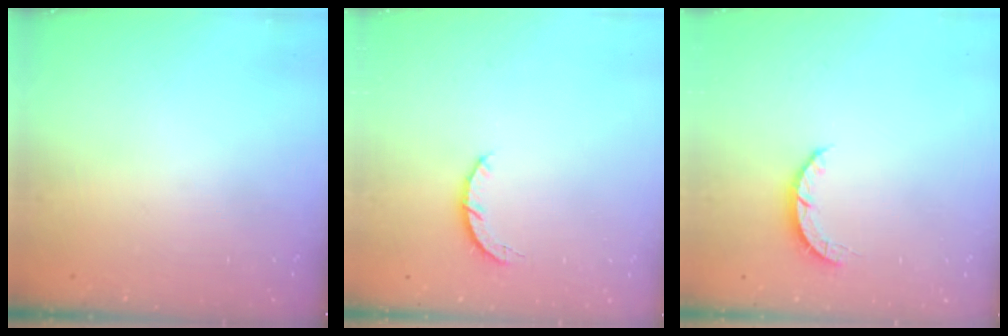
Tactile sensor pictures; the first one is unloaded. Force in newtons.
{"total": 3.2, "press": 3.2, "slide": 0.4}
{"total": 2.7, "press": 2.7, "slide": 0.4}